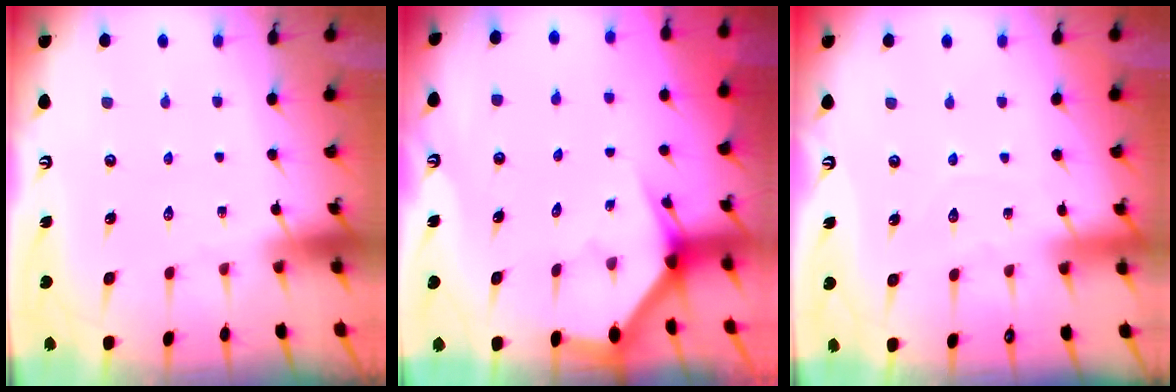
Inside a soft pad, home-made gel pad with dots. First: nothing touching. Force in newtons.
{"total": 3.0, "press": 3.0, "slide": 0.1}
{"total": 3.8, "press": 3.8, "slide": 0.4}